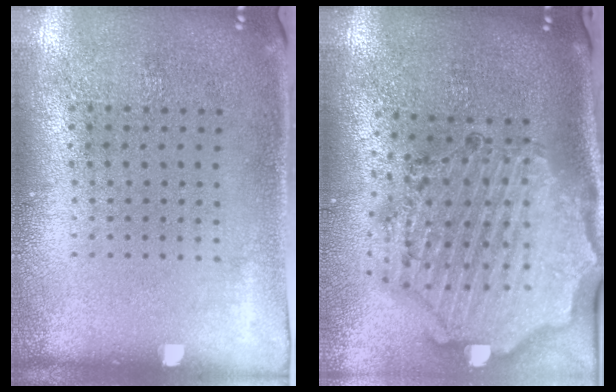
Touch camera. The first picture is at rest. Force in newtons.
{"total": 2.9, "press": 2.6, "slide": 1.2}